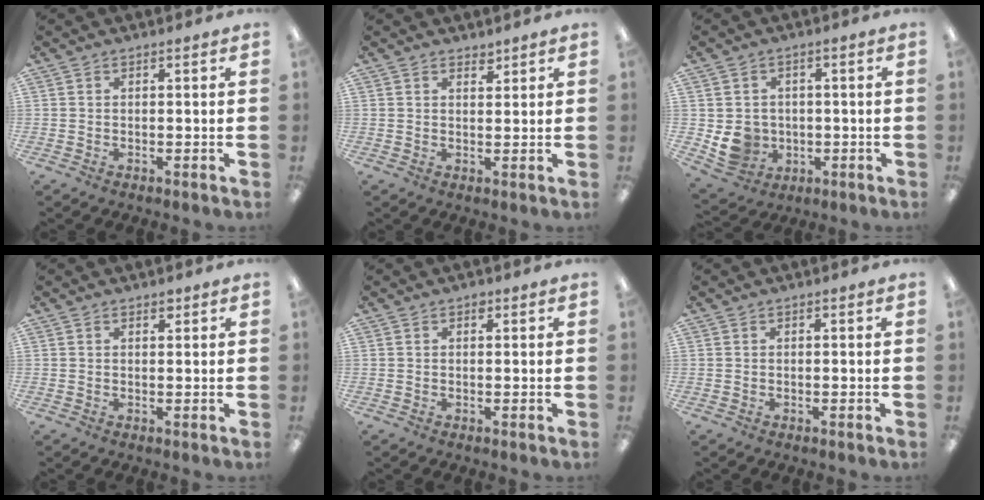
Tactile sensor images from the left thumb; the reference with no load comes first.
{"total": 2.0, "force": [1.7, 0.8, 0.4], "torque": [0.008, -0.010, 0.030]}
{"total": 7.5, "force": [-0.5, 7.1, 2.5], "torque": [-0.059, 0.003, 0.000]}
{"total": 1.3, "force": [1.0, 0.7, 0.5], "torque": [0.005, -0.005, 0.014]}
{"total": 1.0, "force": [0.6, 0.7, 0.4], "torque": [-0.002, 0.000, 0.009]}
{"total": 0.0}